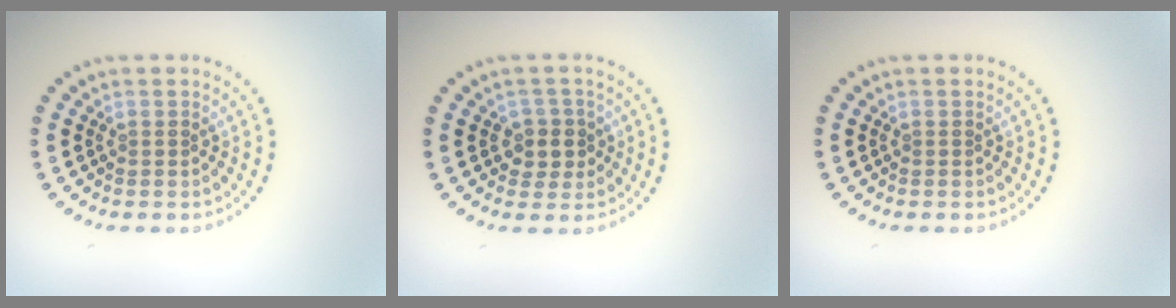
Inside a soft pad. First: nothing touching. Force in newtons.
{"total": 2.3, "press": 2.2, "slide": 0.9}
{"total": 0.0}